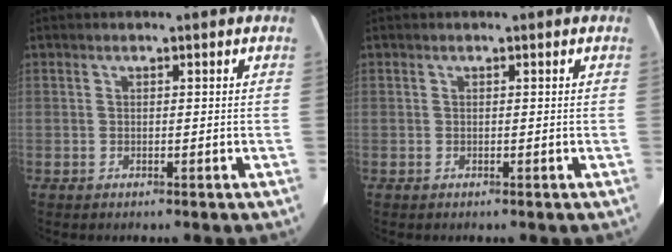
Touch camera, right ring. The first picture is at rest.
{"total": 0.0}